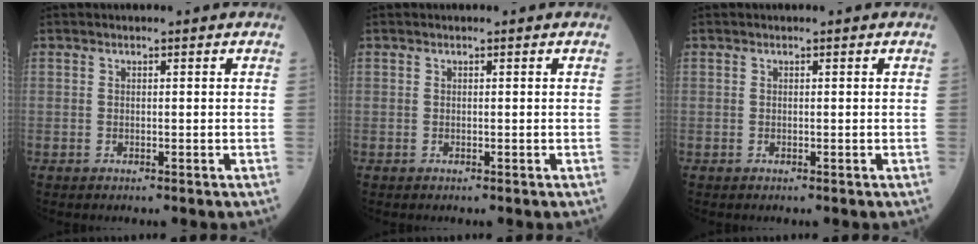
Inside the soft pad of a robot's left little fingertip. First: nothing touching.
{"total": 0.0}
{"total": 0.0}